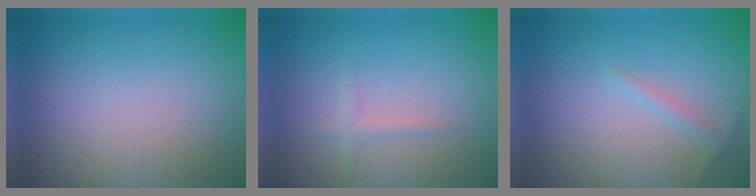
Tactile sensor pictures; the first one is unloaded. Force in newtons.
{"total": 1.0, "press": 1.0, "slide": 0.1}
{"total": 1.1, "press": 1.1, "slide": 0.1}